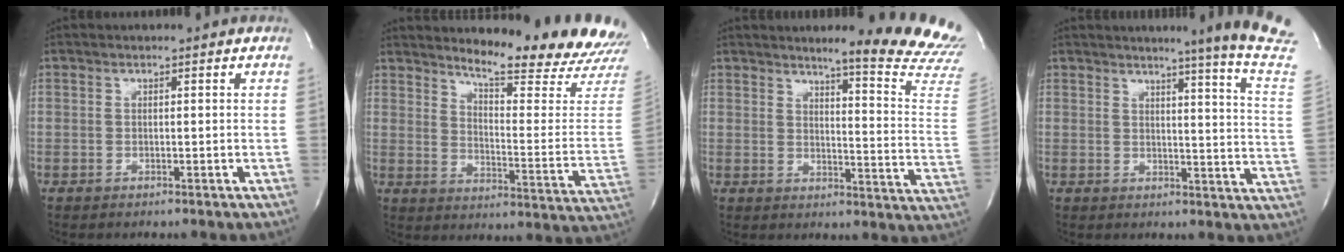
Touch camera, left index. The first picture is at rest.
{"total": 18.2, "force": [17.1, 0.3, 6.2], "torque": [-0.096, -0.113, 0.209]}
{"total": 16.4, "force": [15.3, -1.2, 5.8], "torque": [-0.073, -0.135, 0.162]}
{"total": 13.3, "force": [11.1, -3.1, 6.7], "torque": [-0.093, -0.091, 0.113]}